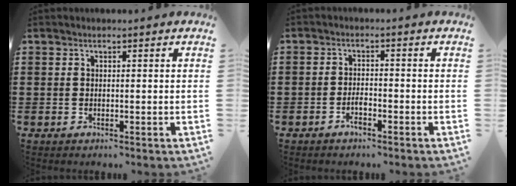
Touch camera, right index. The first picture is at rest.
{"total": 2.2, "force": [-1.4, 0.6, 1.5], "torque": [-0.031, -0.002, -0.026]}